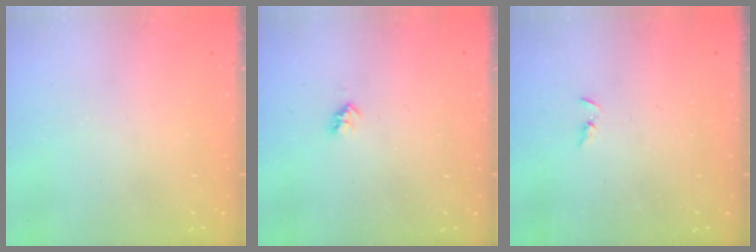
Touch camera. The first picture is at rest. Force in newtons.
{"total": 3.0, "press": 2.9, "slide": 0.4}
{"total": 1.5, "press": 1.5, "slide": 0.4}